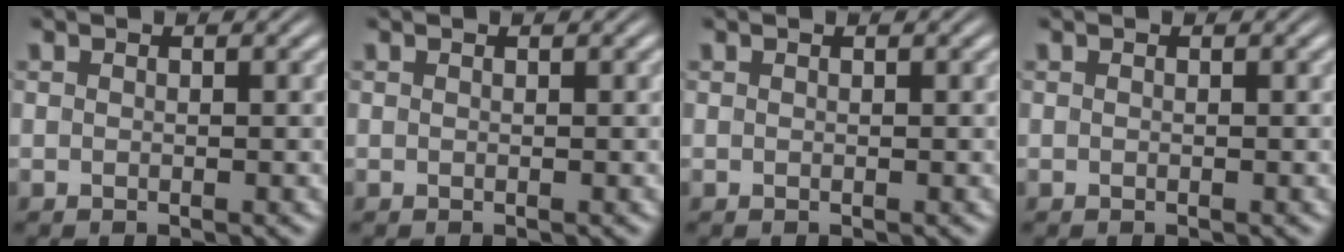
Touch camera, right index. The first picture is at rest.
{"total": 0.0}
{"total": 0.0}
{"total": 0.0}